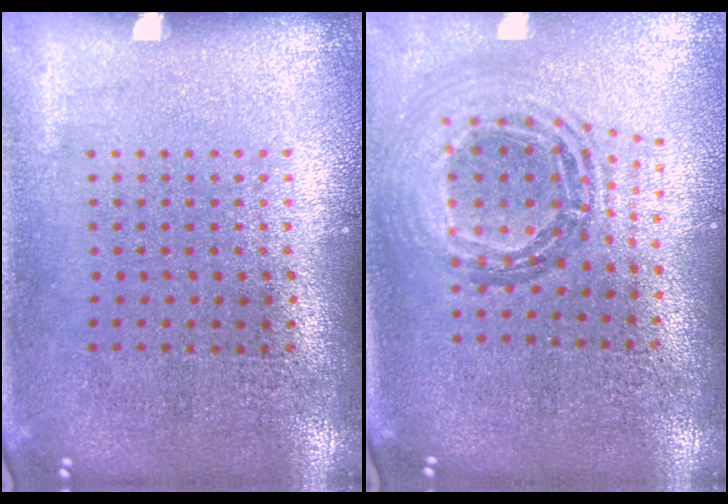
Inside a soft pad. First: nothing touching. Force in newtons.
{"total": 0.9, "press": 0.9, "slide": 0.2}